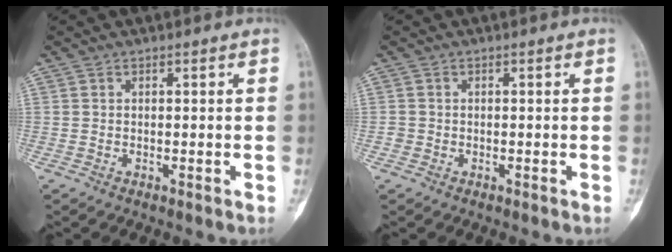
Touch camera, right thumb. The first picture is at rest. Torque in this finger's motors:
{"motor_torque": [0.15, 0.02, 0.34, -0.13, 0.04]}